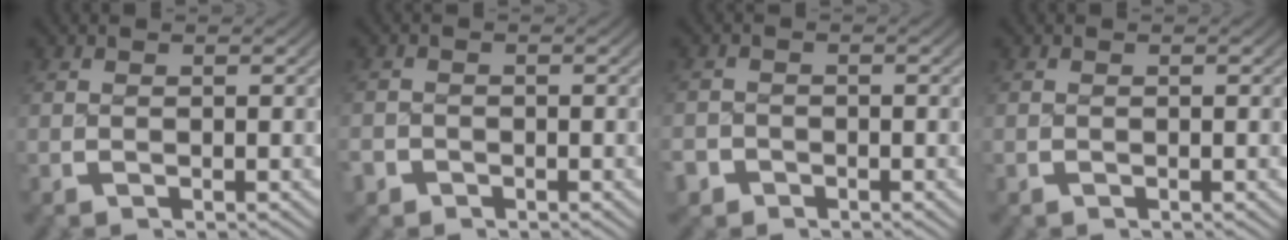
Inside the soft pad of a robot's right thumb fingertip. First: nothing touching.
{"total": 1.7, "force": [-1.2, 1.2, 0.0], "torque": [-0.004, -0.006, -0.022]}
{"total": 2.3, "force": [-1.6, 1.6, 0.0], "torque": [-0.005, -0.011, -0.028]}
{"total": 0.0}